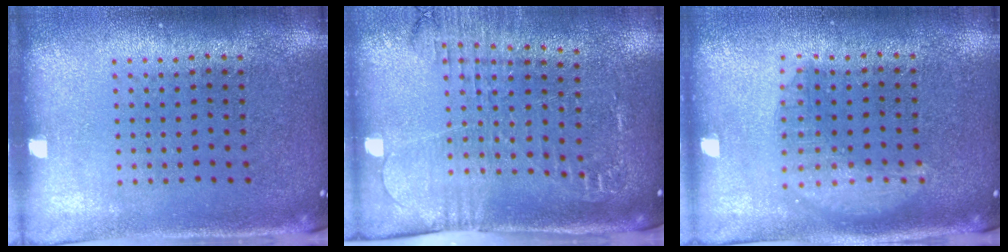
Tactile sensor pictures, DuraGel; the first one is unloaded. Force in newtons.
{"total": 1.9, "press": 1.9, "slide": 0.4}
{"total": 1.3, "press": 1.3, "slide": 0.3}